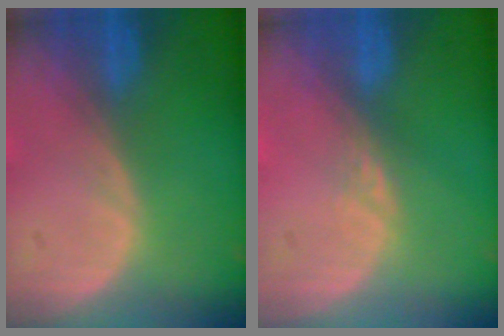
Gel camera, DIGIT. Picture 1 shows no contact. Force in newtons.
{"total": 1.5, "press": 1.3, "slide": 0.8}